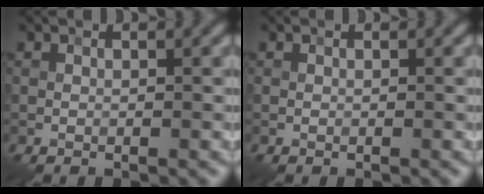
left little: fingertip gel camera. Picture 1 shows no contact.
{"total": 0.0}